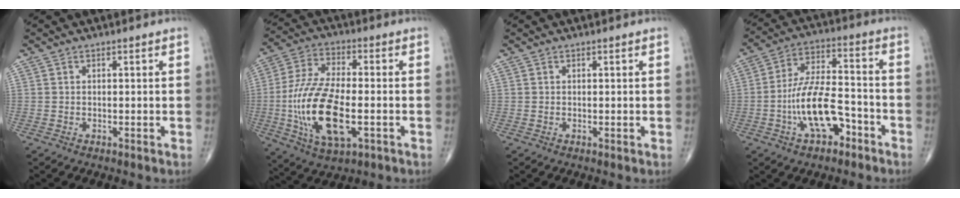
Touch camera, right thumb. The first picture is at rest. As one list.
[{"total": 18.1, "force": [-3.6, 8.1, 15.9], "torque": [-0.326, 0.010, -0.061]}, {"total": 0.0}, {"total": 13.5, "force": [-5.3, 6.3, 10.7], "torque": [-0.188, 0.046, -0.092]}]